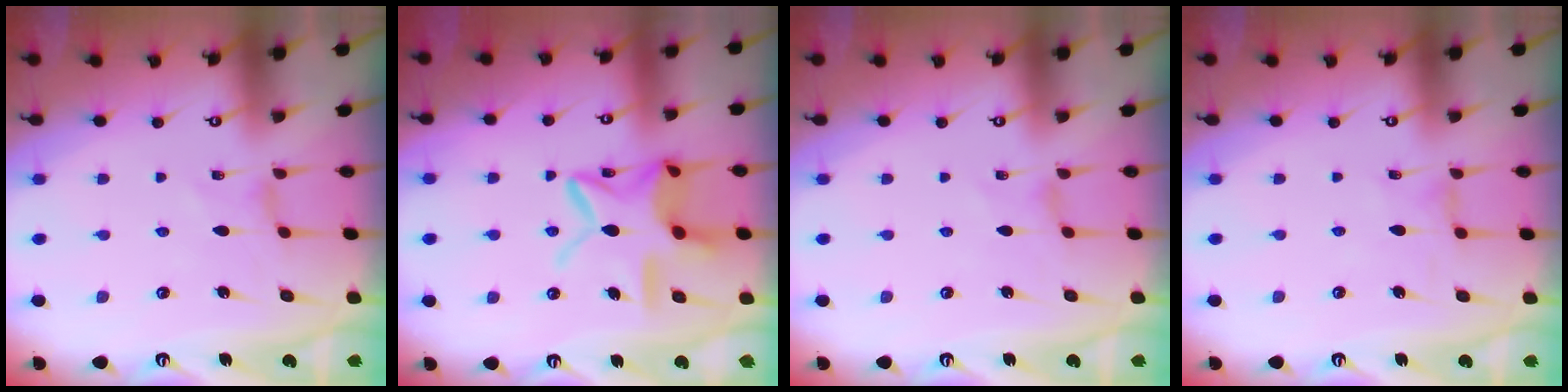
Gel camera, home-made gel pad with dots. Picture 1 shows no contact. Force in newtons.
{"total": 16.0, "press": 15.9, "slide": 1.3}
{"total": 0.0}
{"total": 1.7, "press": 1.6, "slide": 0.1}